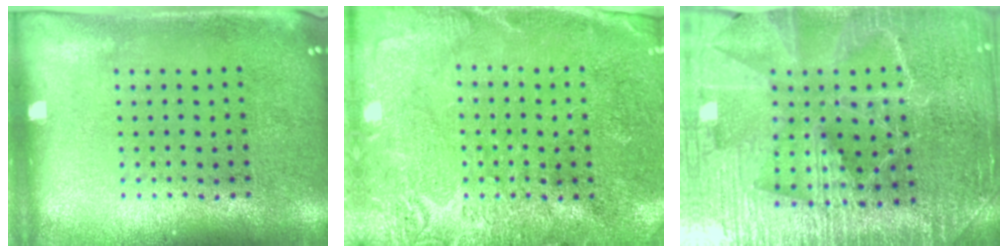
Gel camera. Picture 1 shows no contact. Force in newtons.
{"total": 2.8, "press": 2.7, "slide": 0.5}
{"total": 4.6, "press": 4.4, "slide": 1.5}